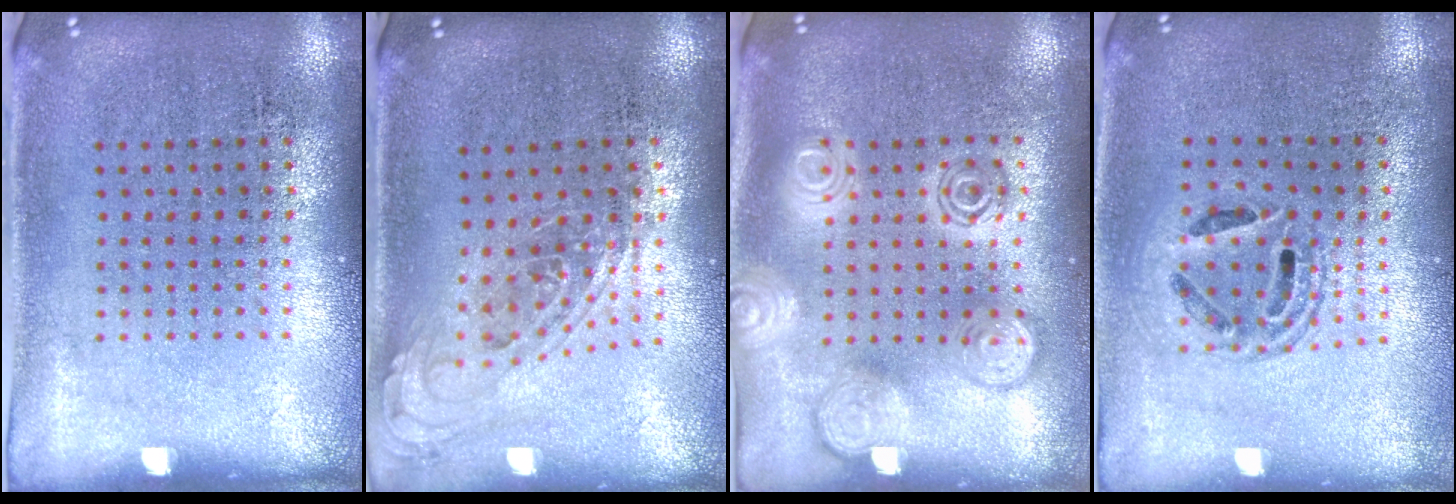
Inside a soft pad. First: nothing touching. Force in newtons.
{"total": 0.8, "press": 0.8, "slide": 0.2}
{"total": 2.7, "press": 2.7, "slide": 0.3}
{"total": 1.4, "press": 1.3, "slide": 0.7}